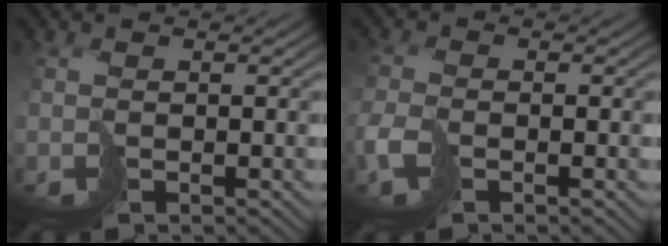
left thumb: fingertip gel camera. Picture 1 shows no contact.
{"total": 3.5, "force": [-1.5, 2.0, 2.4], "torque": [-0.064, -0.011, -0.035]}